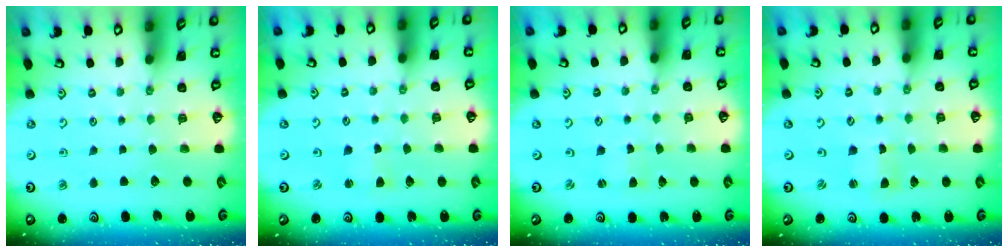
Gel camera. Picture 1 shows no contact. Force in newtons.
{"total": 2.1, "press": 2.1, "slide": 0.3}
{"total": 0.9, "press": 0.9, "slide": 0.1}
{"total": 1.0, "press": 1.0, "slide": 0.2}